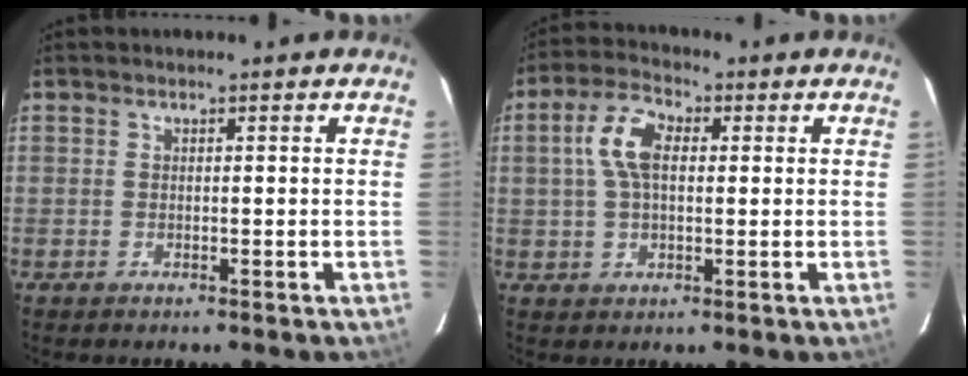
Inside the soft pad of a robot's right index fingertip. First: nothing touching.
{"total": 7.6, "force": [1.4, 4.1, 6.2], "torque": [-0.124, 0.020, 0.027]}